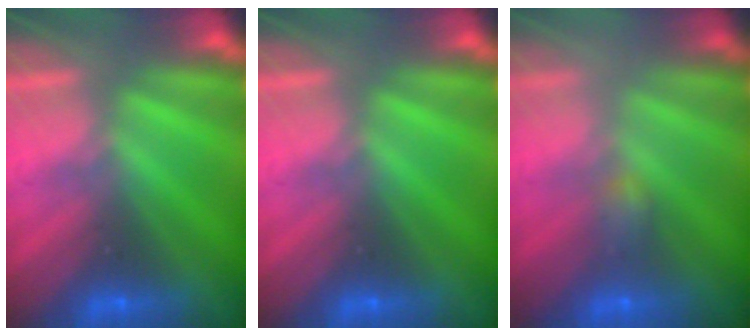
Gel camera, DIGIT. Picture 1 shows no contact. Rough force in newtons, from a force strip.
{"total": 0.0}
{"total": 2.2}